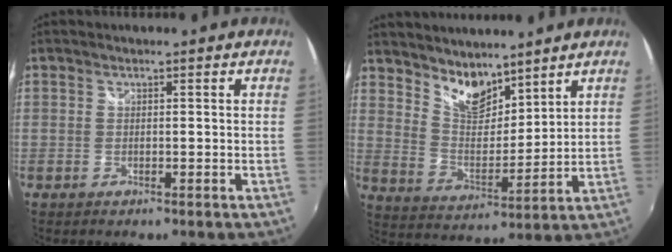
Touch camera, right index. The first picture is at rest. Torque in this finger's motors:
{"motor_torque": [-0.10, 0.47, 0.07, 0.01]}